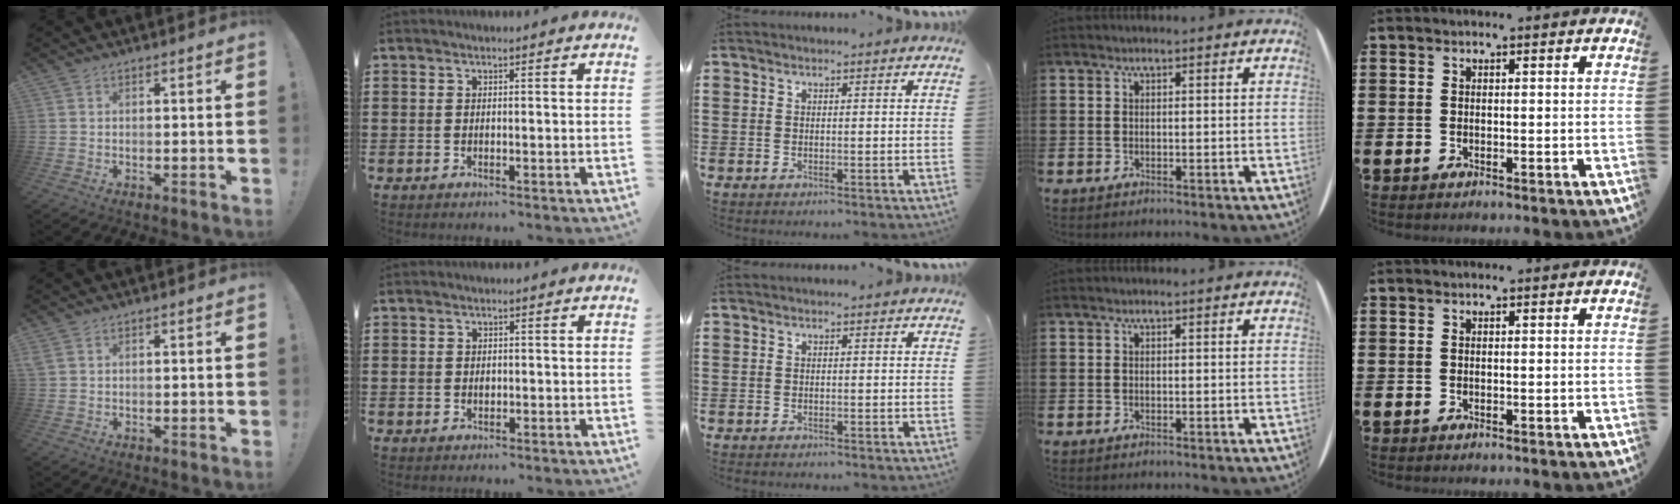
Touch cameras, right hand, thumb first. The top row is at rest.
{"thumb": {"total": 1.1, "force": [0.6, 0.6, 0.7], "torque": [-0.016, 0.003, 0.012]}, "index": {"total": 1.1, "force": [0.0, 1.0, 0.6], "torque": [-0.014, 0.005, -0.001]}}